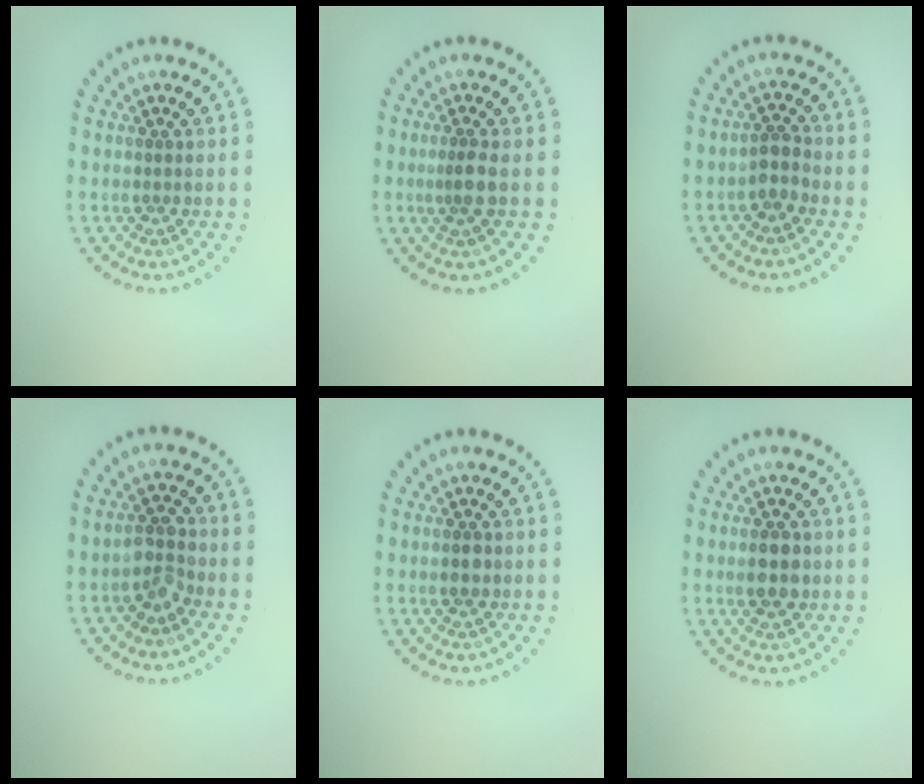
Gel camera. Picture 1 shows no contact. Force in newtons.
{"total": 1.5, "press": 1.1, "slide": 1.0}
{"total": 1.9, "press": 1.6, "slide": 1.0}
{"total": 2.4, "press": 2.2, "slide": 0.9}
{"total": 1.5, "press": 1.5, "slide": 0.1}
{"total": 2.7, "press": 2.7, "slide": 0.1}